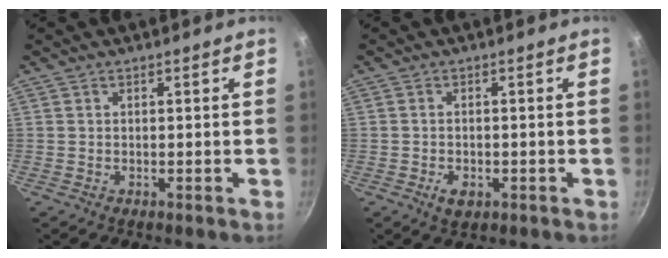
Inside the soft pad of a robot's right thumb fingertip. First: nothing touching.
{"total": 3.3, "force": [-1.3, 2.0, 2.2], "torque": [-0.040, 0.001, -0.018]}